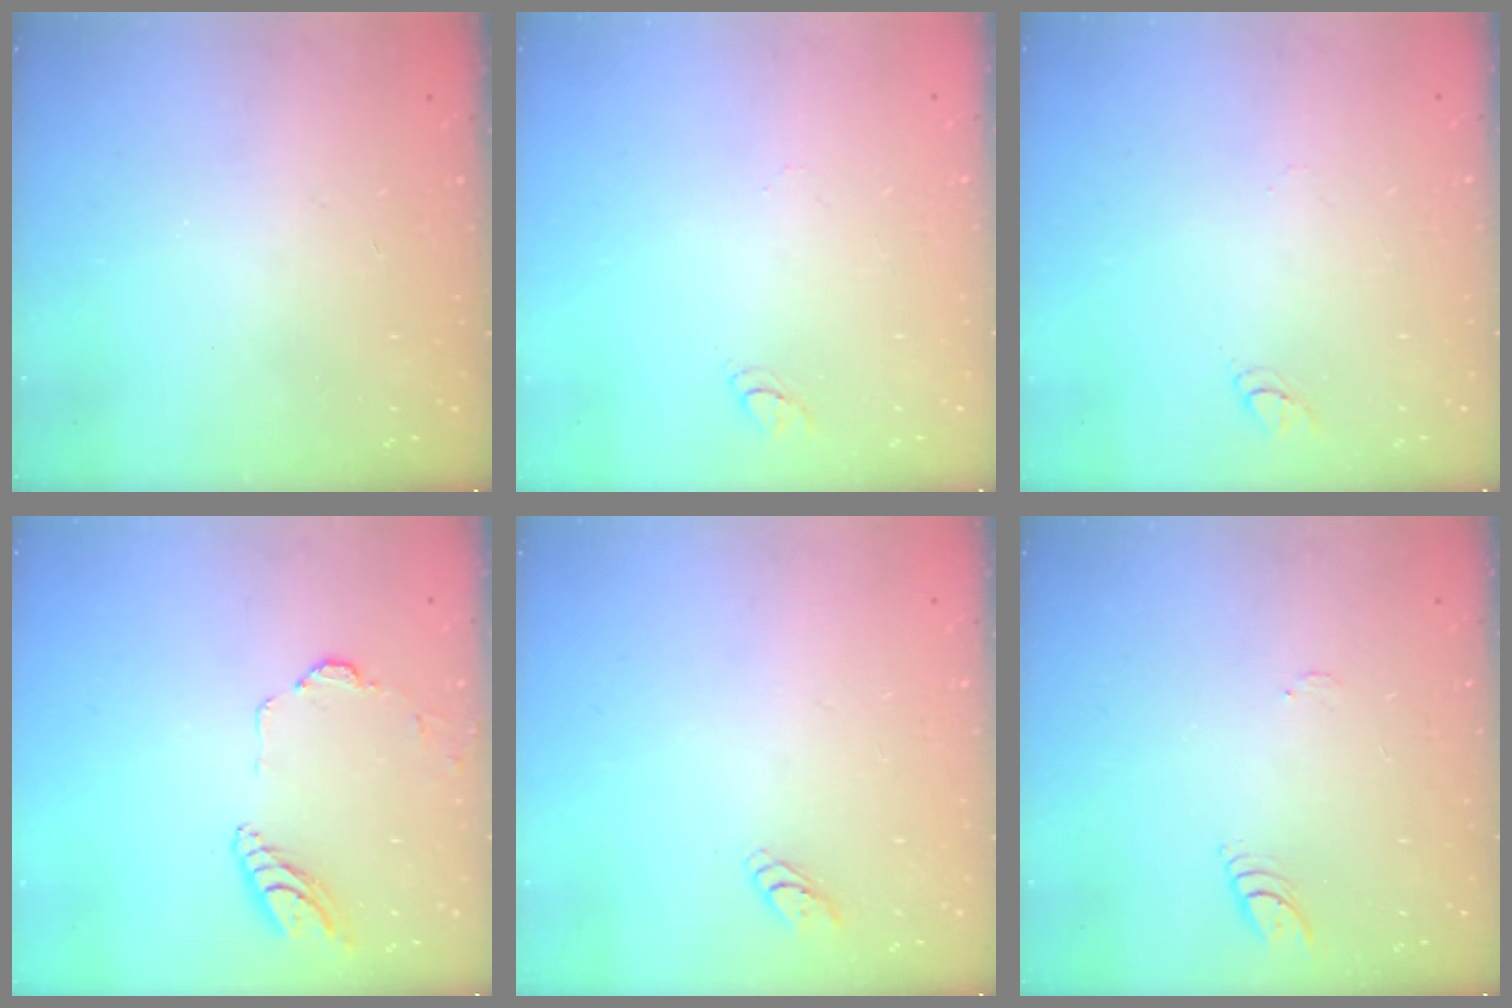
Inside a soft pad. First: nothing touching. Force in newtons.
{"total": 3.0, "press": 3.0, "slide": 0.3}
{"total": 3.0, "press": 3.0, "slide": 0.3}
{"total": 11.1, "press": 10.9, "slide": 1.6}
{"total": 2.8, "press": 2.8, "slide": 0.3}
{"total": 5.8, "press": 5.7, "slide": 0.5}